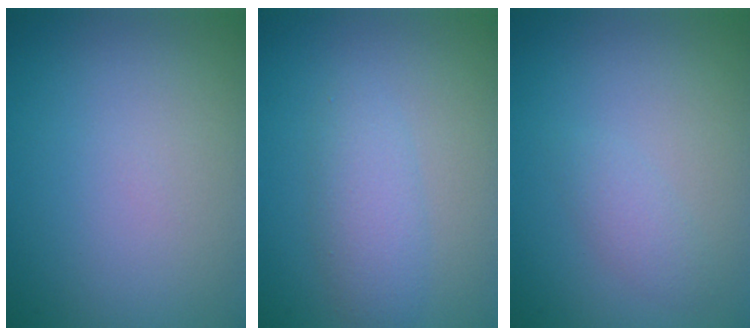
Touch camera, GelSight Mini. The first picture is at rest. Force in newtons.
{"total": 2.6, "press": 2.6, "slide": 0.1}
{"total": 1.4, "press": 1.4, "slide": 0.1}